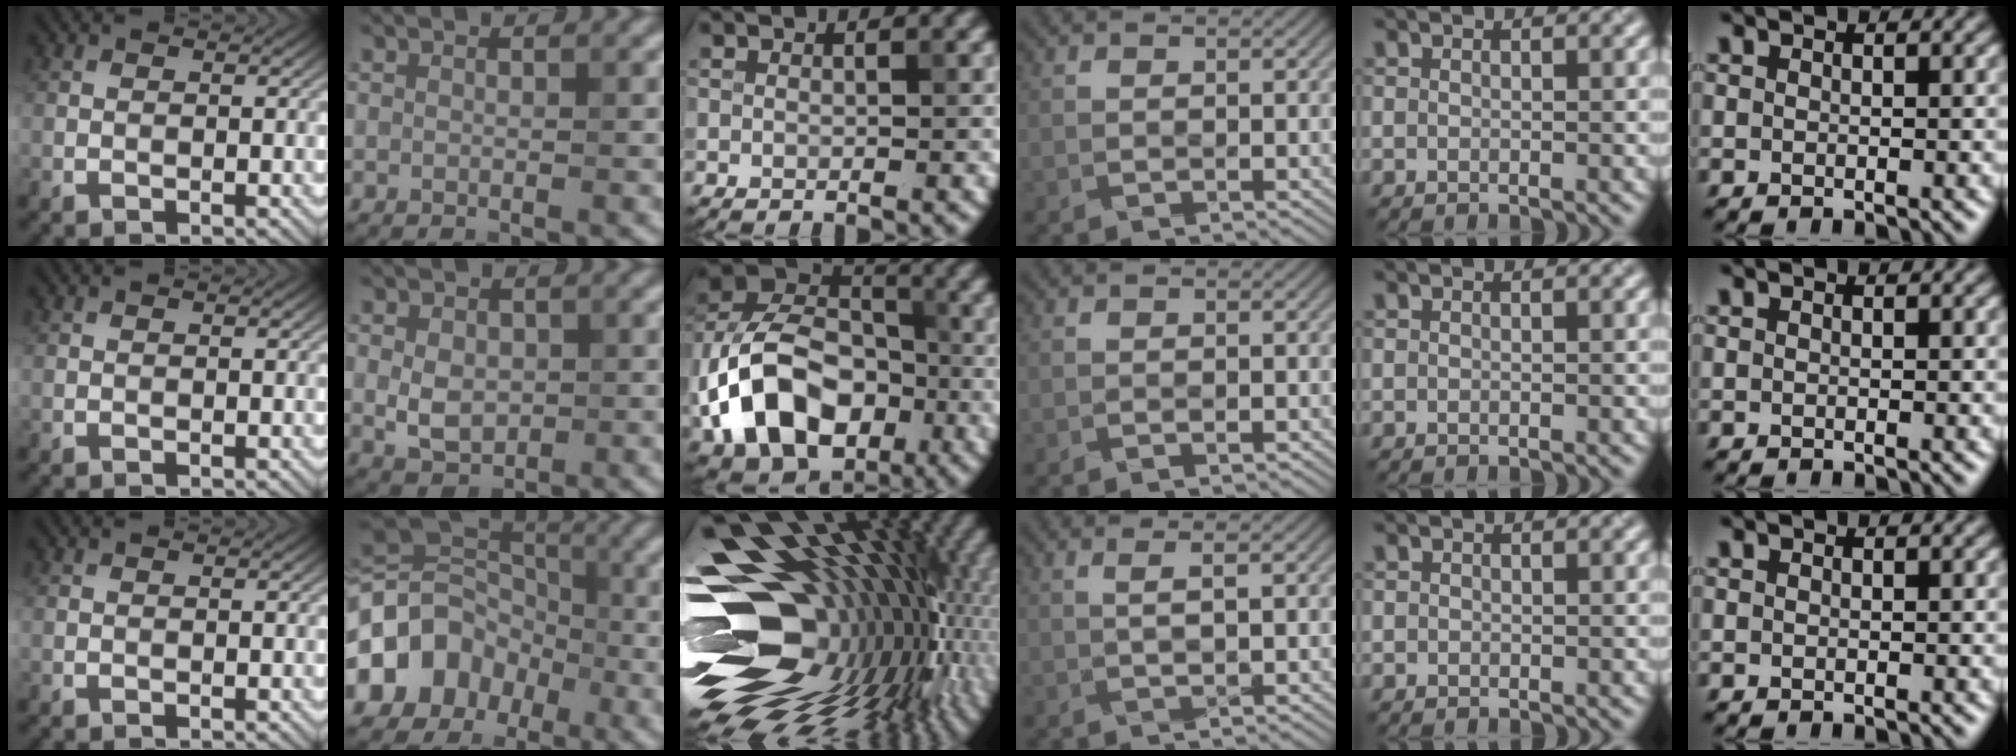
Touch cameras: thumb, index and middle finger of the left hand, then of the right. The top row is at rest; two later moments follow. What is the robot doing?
{"motion": "fold", "object": "origami paper"}